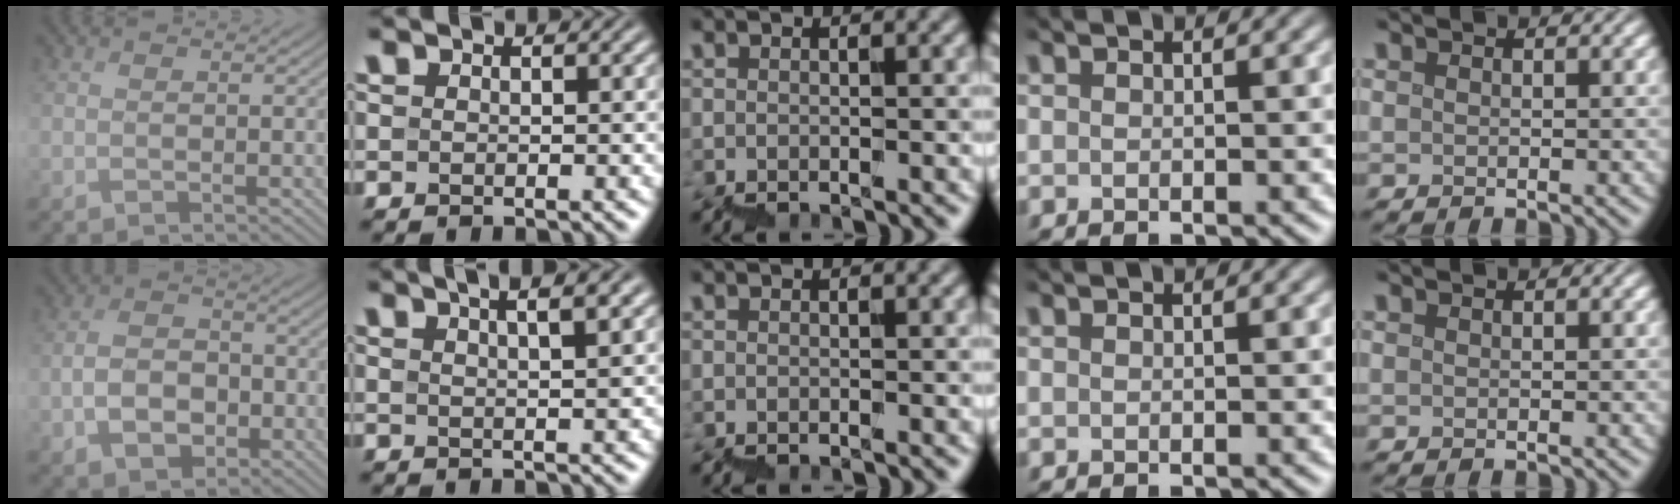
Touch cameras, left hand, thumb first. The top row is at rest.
{"thumb": {"total": 6.2, "force": [-2.4, 4.3, 3.8], "torque": [-0.076, -0.006, -0.049]}, "index": {"total": 6.4, "force": [3.7, 2.2, 4.7], "torque": [-0.034, 0.037, 0.025]}}